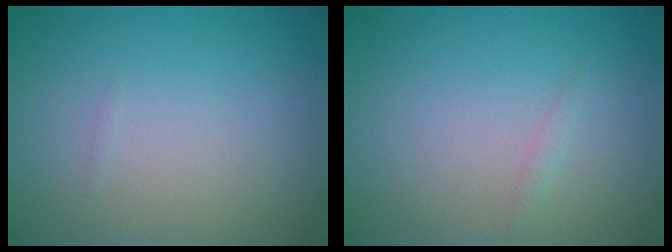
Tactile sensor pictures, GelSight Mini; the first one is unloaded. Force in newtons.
{"total": 0.5, "press": 0.5, "slide": 0.0}